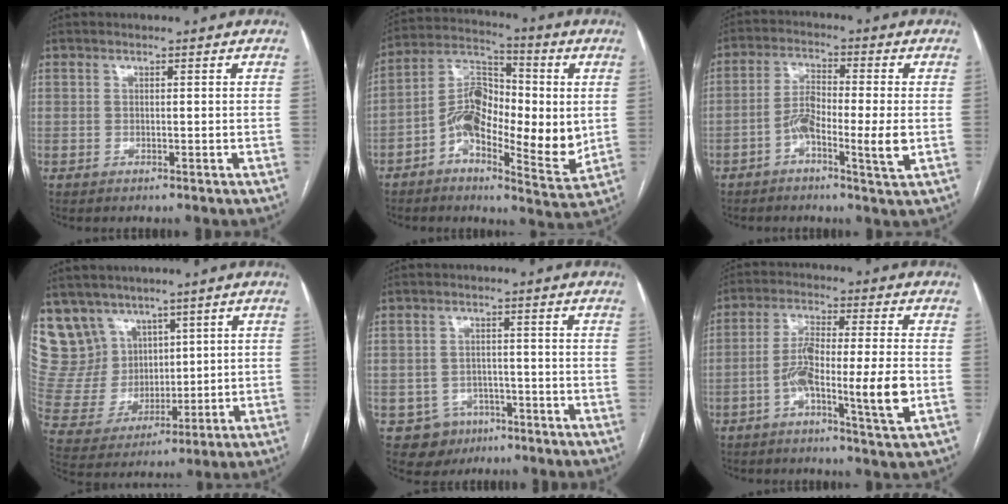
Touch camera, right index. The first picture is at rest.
{"total": 14.9, "force": [-1.5, 6.7, 13.2], "torque": [-0.237, 0.018, -0.031]}
{"total": 7.6, "force": [-2.2, 0.9, 7.2], "torque": [-0.137, 0.008, -0.044]}
{"total": 11.5, "force": [8.1, 8.1, 1.3], "torque": [-0.043, 0.037, 0.177]}
{"total": 5.6, "force": [-3.0, 4.7, 0.5], "torque": [-0.003, 0.012, -0.037]}
{"total": 10.9, "force": [-3.0, 0.6, 10.4], "torque": [-0.190, 0.001, -0.056]}